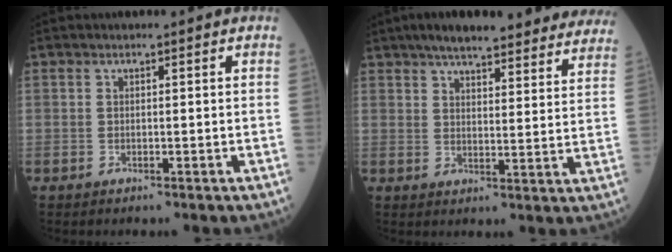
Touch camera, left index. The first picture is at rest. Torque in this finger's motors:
{"motor_torque": [0.56, -1.34, 0.80, 0.16]}